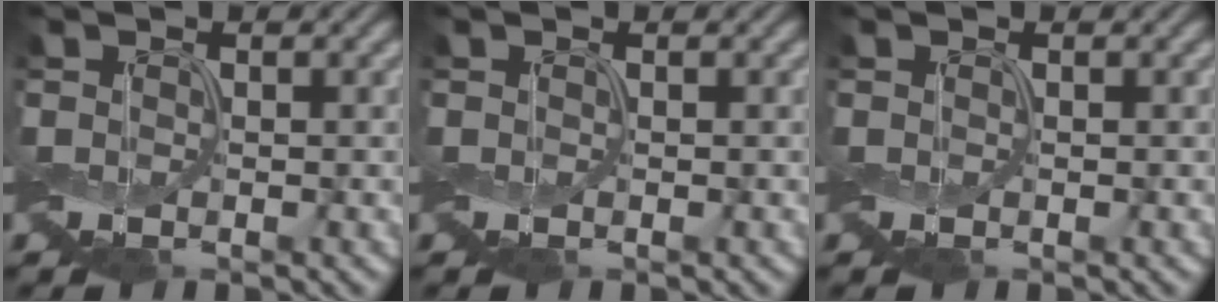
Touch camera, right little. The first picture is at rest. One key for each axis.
{"total": 0.0}
{"total": 0.0}